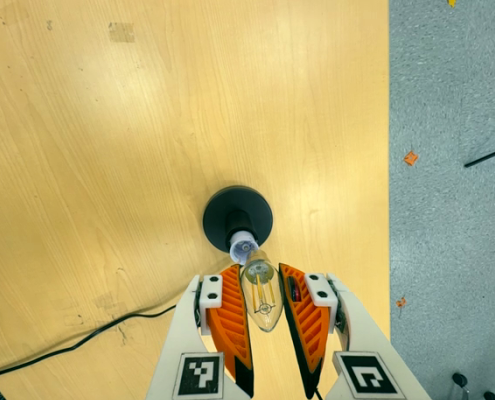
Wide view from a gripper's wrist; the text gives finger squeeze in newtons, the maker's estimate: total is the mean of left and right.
{"total": 11.4, "left": 11.8, "right": 11.1}